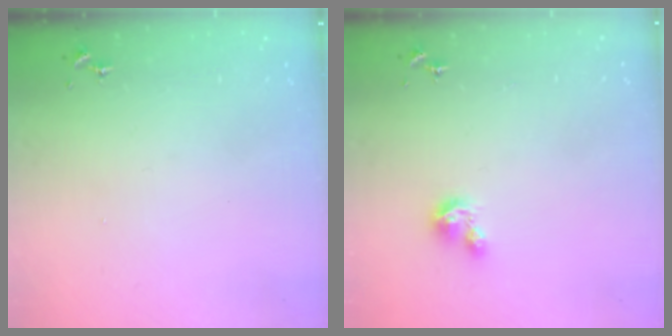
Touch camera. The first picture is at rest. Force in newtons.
{"total": 5.3, "press": 5.3, "slide": 0.3}